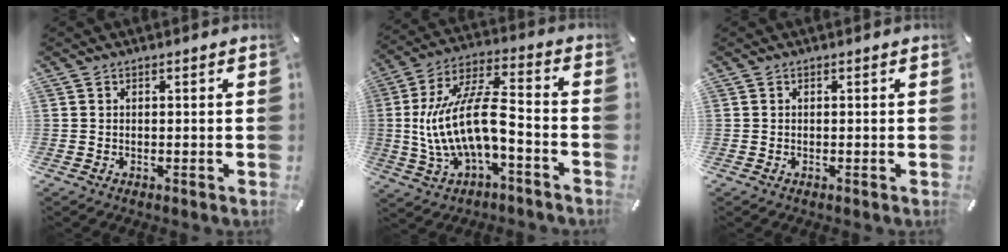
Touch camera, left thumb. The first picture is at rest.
{"total": 16.8, "force": [-2.5, 7.3, 15.0], "torque": [-0.310, -0.001, -0.041]}
{"total": 0.0}